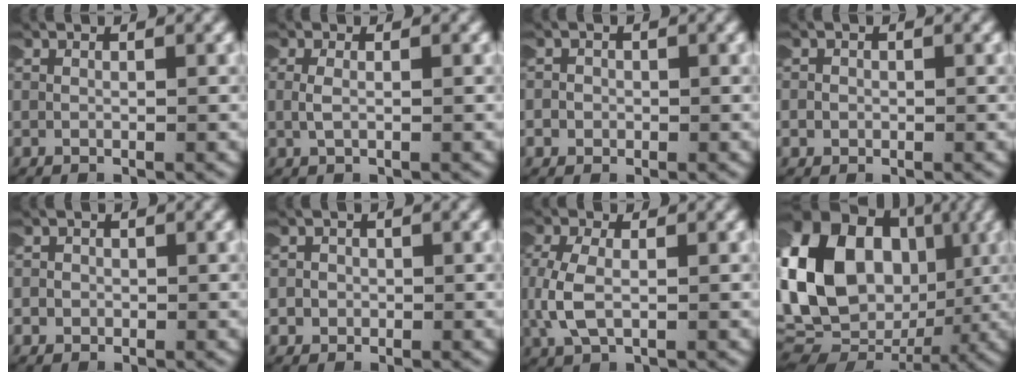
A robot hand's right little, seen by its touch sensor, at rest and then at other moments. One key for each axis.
{"total": 1.1, "fx": 0.1, "fy": 0.4, "fz": 1.0, "tx": -0.026, "ty": 0.000, "tz": 0.001}
{"total": 2.5, "fx": -0.7, "fy": 2.4, "fz": 0.2, "tx": -0.014, "ty": 0.004, "tz": -0.023}
{"total": 1.6, "fx": -0.5, "fy": 1.5, "fz": 0.0, "tx": -0.010, "ty": 0.004, "tz": -0.014}
{"total": 2.1, "fx": -0.6, "fy": 2.0, "fz": 0.1, "tx": -0.012, "ty": 0.004, "tz": -0.020}
{"total": 2.7, "fx": -0.7, "fy": 2.6, "fz": 0.2, "tx": -0.020, "ty": 0.002, "tz": -0.021}
{"total": 3.3, "fx": 0.1, "fy": 2.1, "fz": 2.5, "tx": -0.077, "ty": 0.001, "tz": 0.004}
{"total": 17.8, "fx": 0.9, "fy": 14.2, "fz": 10.6, "tx": -0.259, "ty": -0.033, "tz": 0.020}